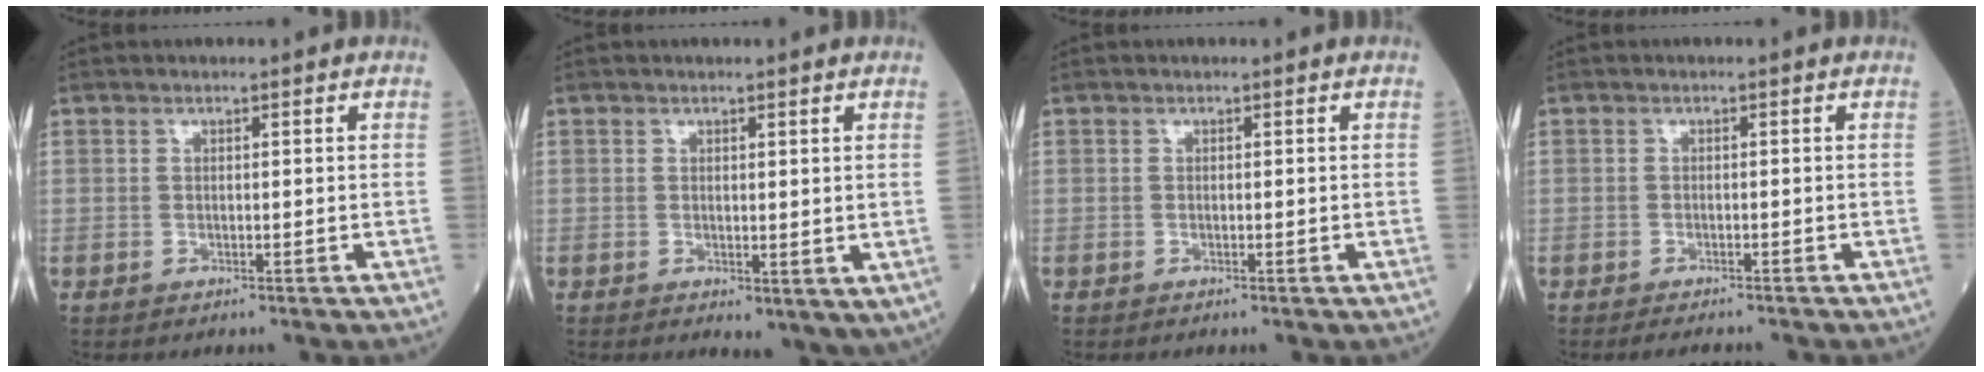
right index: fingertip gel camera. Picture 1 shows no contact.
{"total": 3.7, "force": [0.4, 1.9, 3.1], "torque": [-0.041, -0.014, 0.016]}
{"total": 0.0}
{"total": 3.3, "force": [-3.0, 0.5, 1.2], "torque": [-0.012, -0.006, -0.040]}